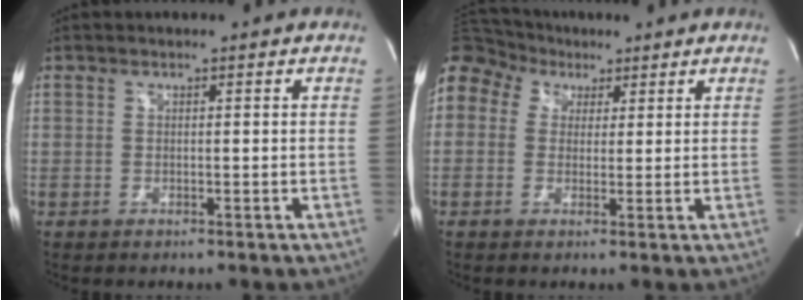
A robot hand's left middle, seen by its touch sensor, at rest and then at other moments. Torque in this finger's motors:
{"motor_torque": [2.14, 0.01, 1.05, 0.21]}